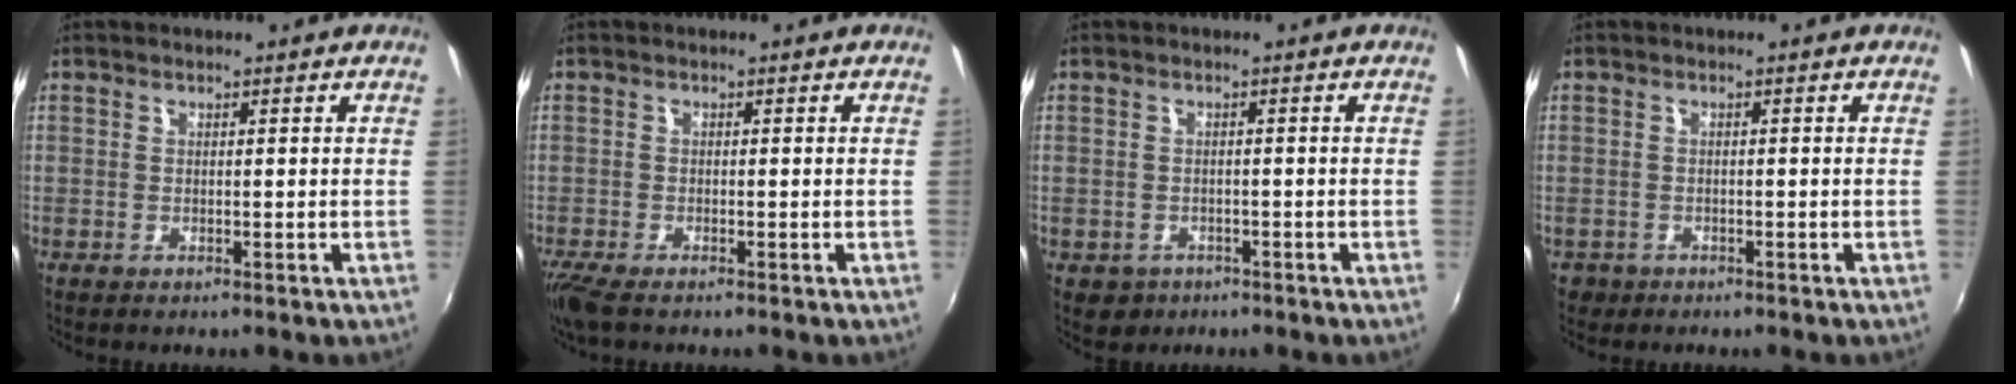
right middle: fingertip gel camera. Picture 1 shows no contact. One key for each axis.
{"total": 4.2, "fx": -3.3, "fy": 1.0, "fz": 2.4, "tx": -0.058, "ty": -0.018, "tz": -0.063}
{"total": 3.4, "fx": -1.5, "fy": 2.9, "fz": 1.0, "tx": -0.028, "ty": -0.003, "tz": -0.015}
{"total": 2.3, "fx": -1.3, "fy": 1.9, "fz": 0.6, "tx": -0.017, "ty": -0.004, "tz": -0.021}